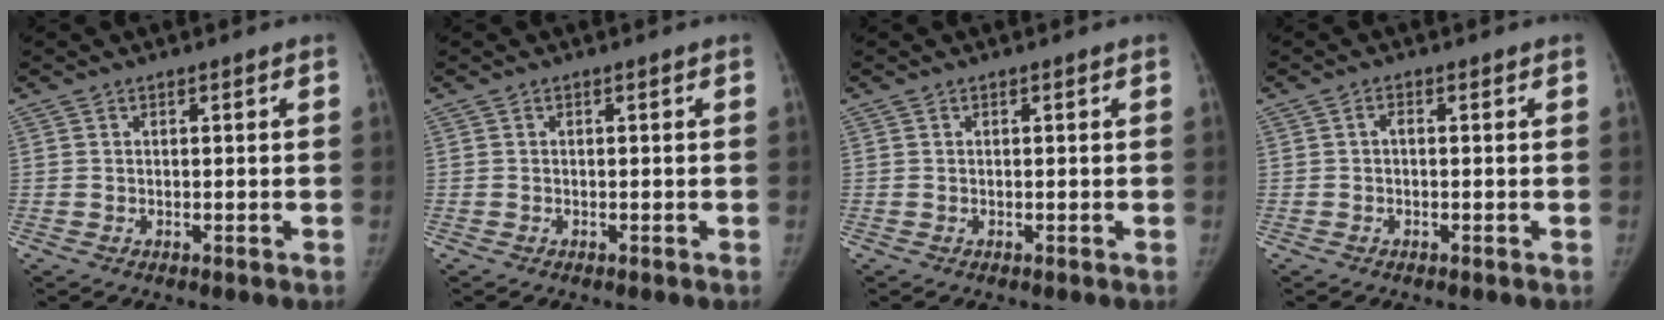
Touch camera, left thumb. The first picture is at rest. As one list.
[{"total": 0.0}, {"total": 0.0}, {"total": 0.9, "force": [0.0, 0.5, 0.8], "torque": [-0.009, 0.003, -0.005]}]